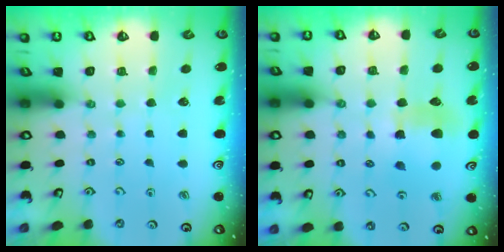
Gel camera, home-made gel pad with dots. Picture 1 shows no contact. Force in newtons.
{"total": 8.3, "press": 8.2, "slide": 1.2}